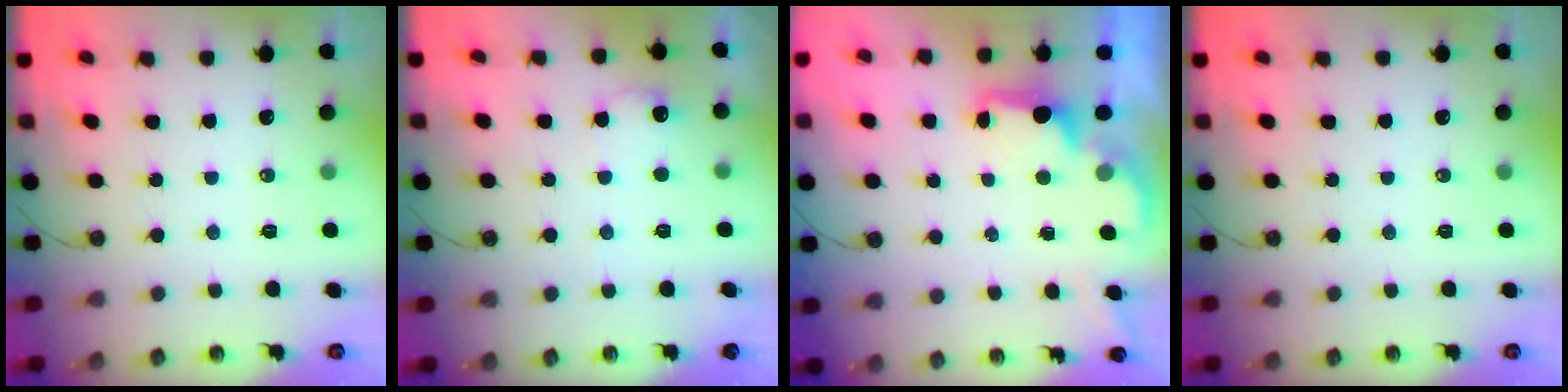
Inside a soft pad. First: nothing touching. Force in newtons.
{"total": 7.0, "press": 7.0, "slide": 0.9}
{"total": 2.1, "press": 1.9, "slide": 0.8}
{"total": 0.0}